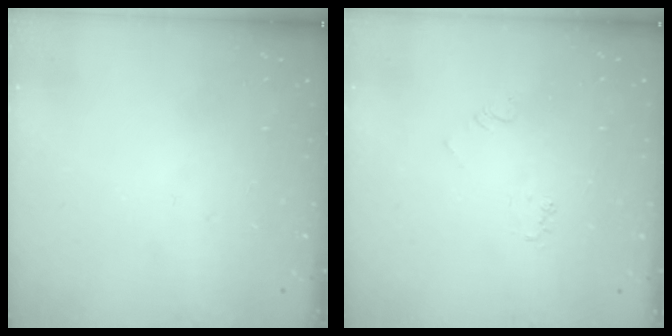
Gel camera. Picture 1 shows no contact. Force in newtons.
{"total": 2.3, "press": 2.3, "slide": 0.4}